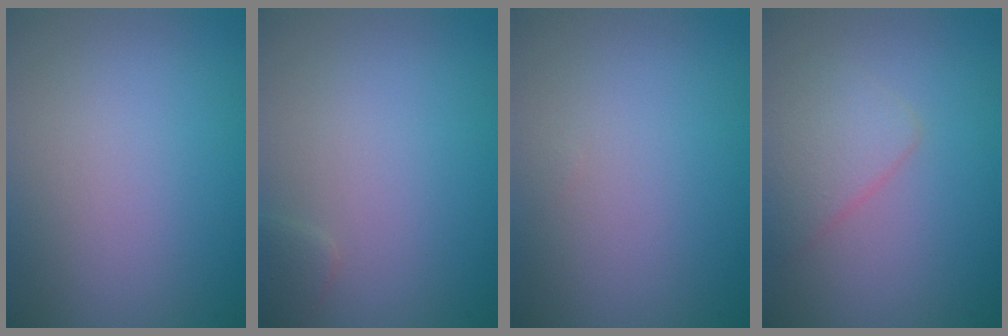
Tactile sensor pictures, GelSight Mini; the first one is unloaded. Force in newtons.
{"total": 0.8, "press": 0.8, "slide": 0.0}
{"total": 0.0}
{"total": 2.4, "press": 2.4, "slide": 0.1}